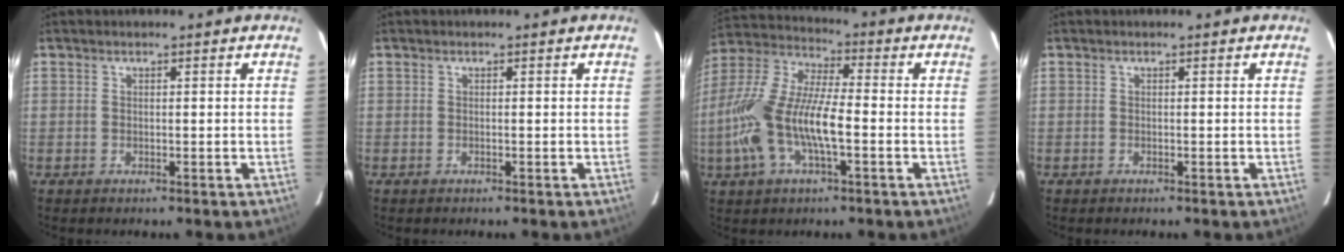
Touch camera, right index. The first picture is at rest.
{"total": 0.0}
{"total": 15.7, "force": [-3.8, 5.2, 14.3], "torque": [-0.297, 0.000, -0.075]}
{"total": 0.0}